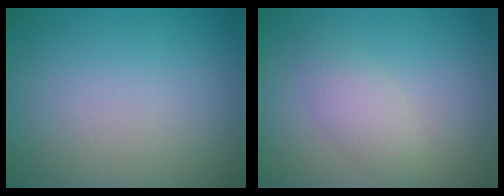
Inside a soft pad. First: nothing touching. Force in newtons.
{"total": 2.3, "press": 2.3, "slide": 0.2}